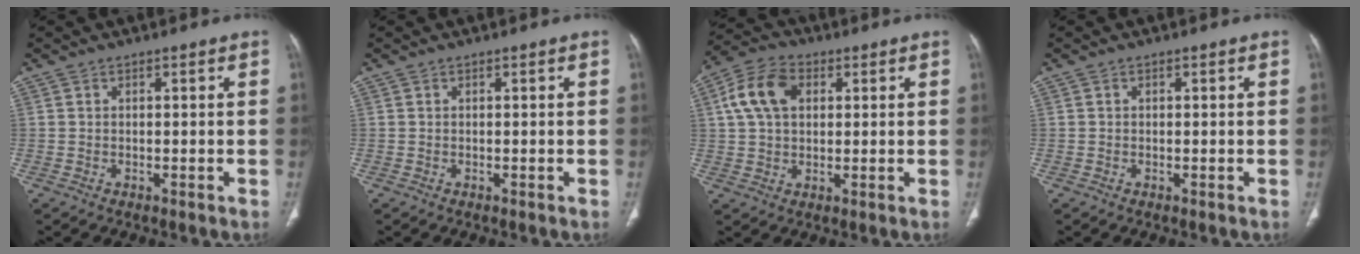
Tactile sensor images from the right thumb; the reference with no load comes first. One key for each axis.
{"total": 0.0}
{"total": 10.1, "fx": 2.7, "fy": 6.8, "fz": 7.0, "tx": -0.128, "ty": 0.016, "tz": 0.045}
{"total": 0.0}